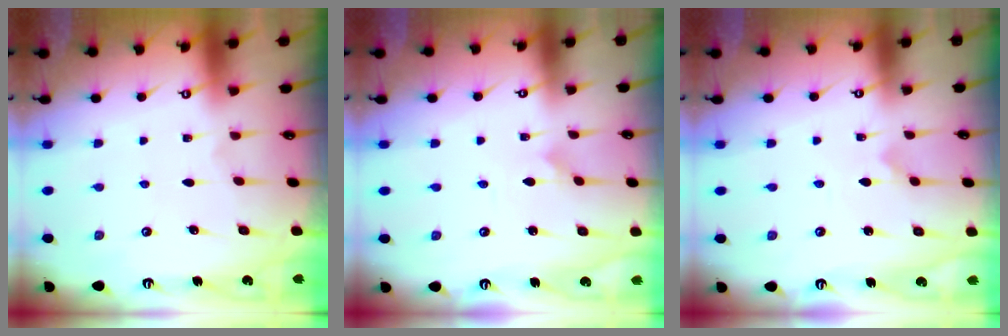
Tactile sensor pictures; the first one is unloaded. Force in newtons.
{"total": 1.6, "press": 1.6, "slide": 0.0}
{"total": 2.9, "press": 2.9, "slide": 0.1}